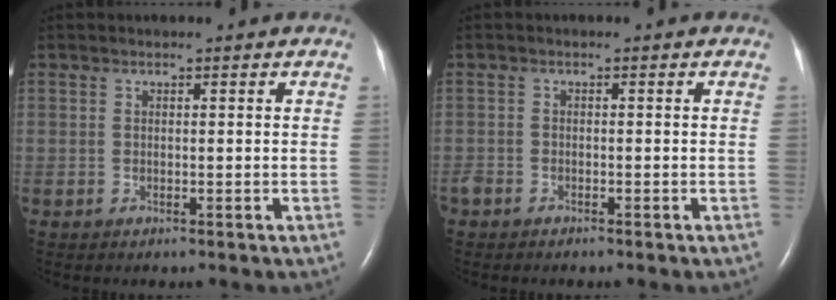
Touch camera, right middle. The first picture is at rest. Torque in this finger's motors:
{"motor_torque": [0.11, -0.14, -0.03, 0.01]}